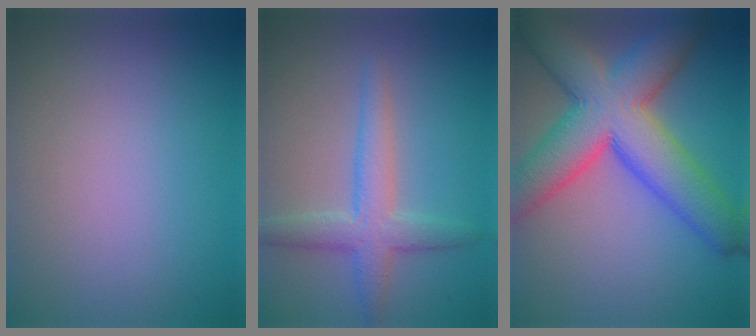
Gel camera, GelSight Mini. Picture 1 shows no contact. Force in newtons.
{"total": 3.8, "press": 3.8, "slide": 0.2}
{"total": 11.4, "press": 11.4, "slide": 0.5}